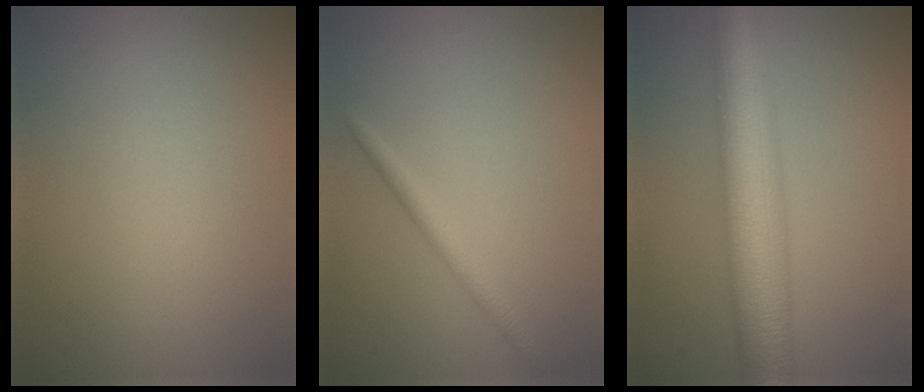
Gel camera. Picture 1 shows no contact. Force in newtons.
{"total": 1.7, "press": 1.7, "slide": 0.1}
{"total": 9.6, "press": 9.6, "slide": 0.3}